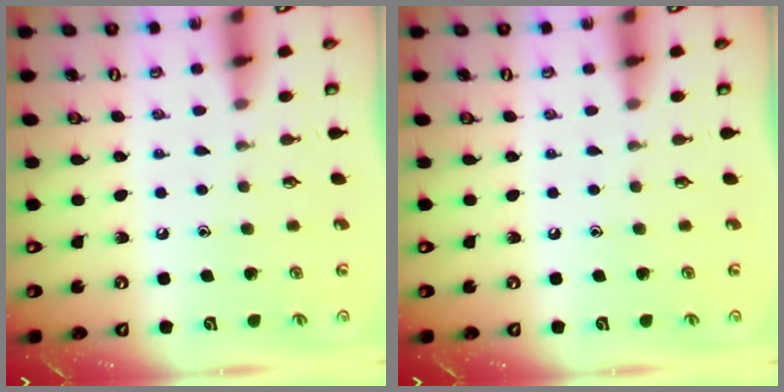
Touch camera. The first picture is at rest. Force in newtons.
{"total": 0.0}